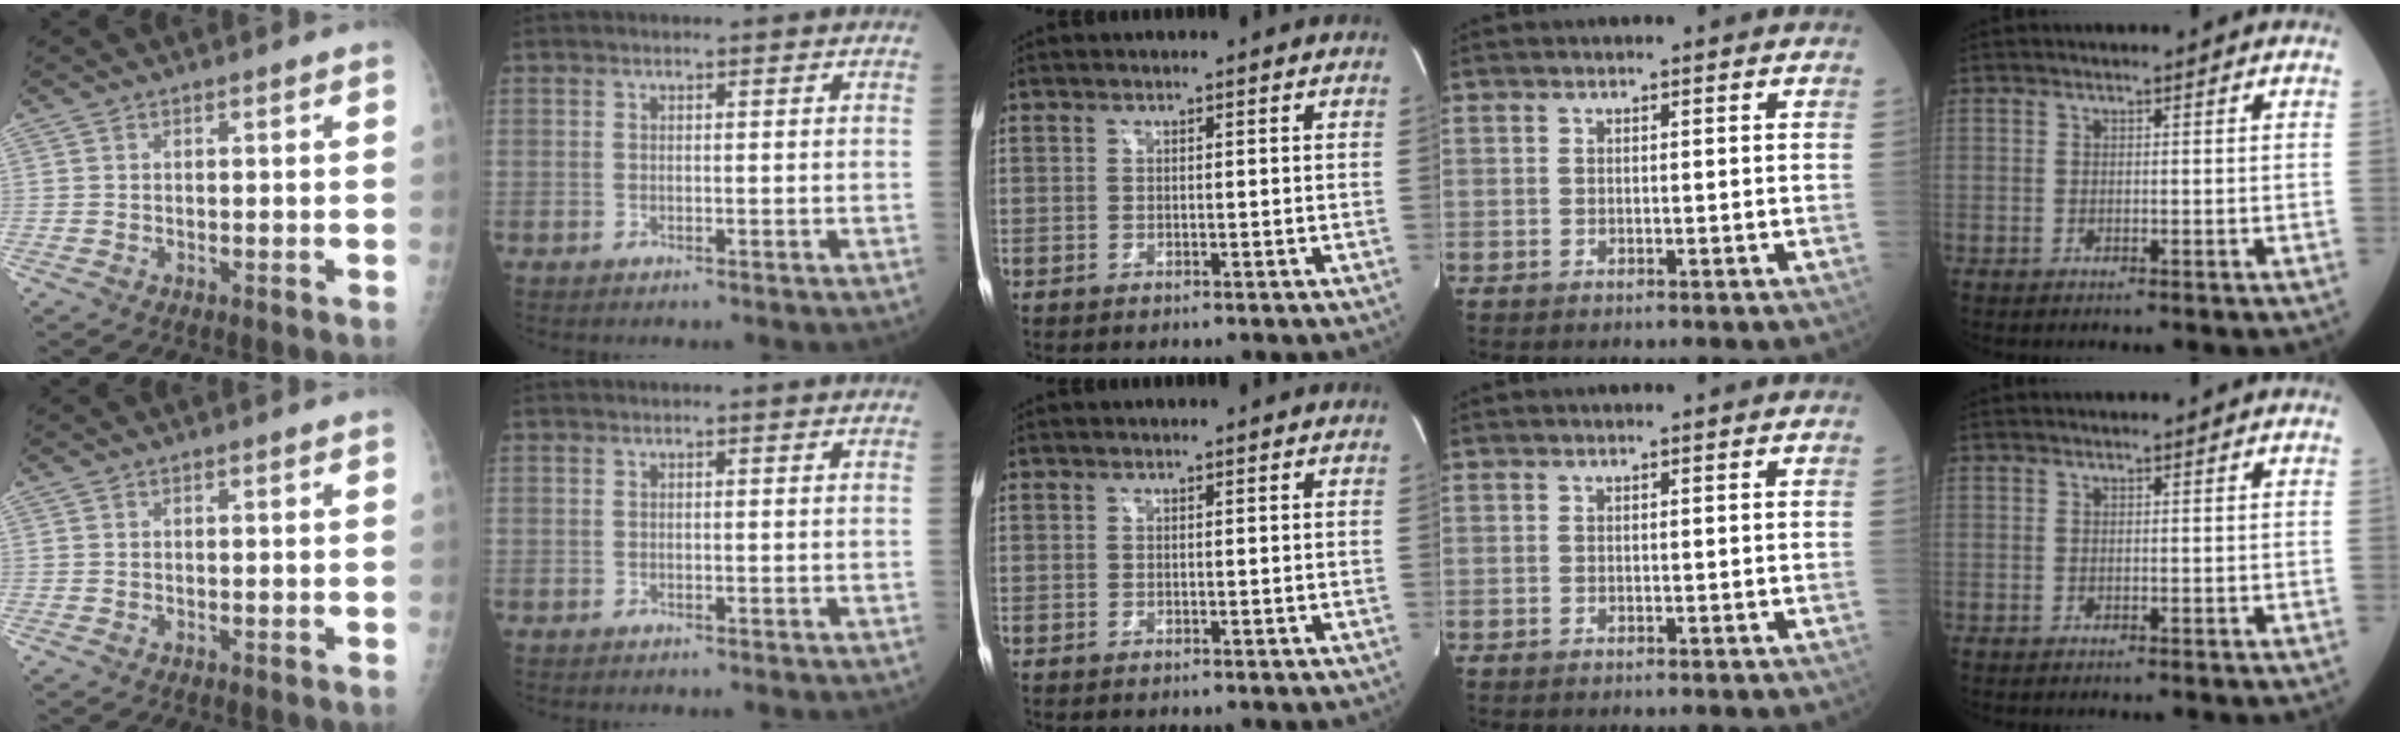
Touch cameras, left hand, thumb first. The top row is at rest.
{}